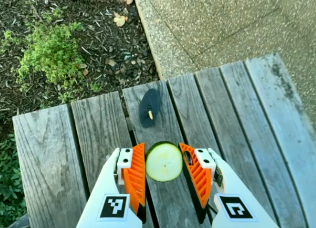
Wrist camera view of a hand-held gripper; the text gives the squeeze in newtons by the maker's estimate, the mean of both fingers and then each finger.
{"total": 5.9, "left": 6.1, "right": 5.8}